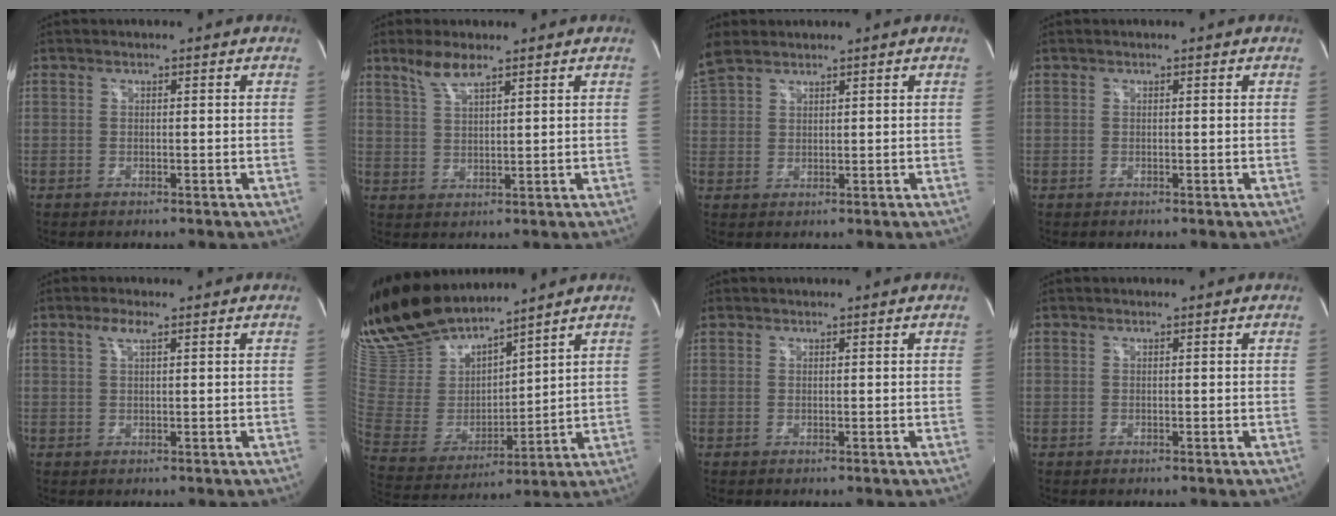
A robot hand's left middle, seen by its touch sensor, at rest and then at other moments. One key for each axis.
{"total": 4.4, "fx": 3.4, "fy": 0.7, "fz": 2.7, "tx": -0.062, "ty": 0.005, "tz": 0.071}
{"total": 5.5, "fx": 4.6, "fy": 2.1, "fz": 2.2, "tx": -0.062, "ty": 0.022, "tz": 0.102}
{"total": 0.0}
{"total": 2.2, "fx": 1.3, "fy": 0.3, "fz": 1.8, "tx": -0.042, "ty": 0.006, "tz": 0.026}
{"total": 17.9, "fx": 15.8, "fy": 4.2, "fz": 7.4, "tx": -0.152, "ty": -0.002, "tz": 0.316}
{"total": 1.0, "fx": 0.8, "fy": 0.6, "fz": 0.0, "tx": -0.006, "ty": 0.015, "tz": 0.017}
{"total": 0.0}